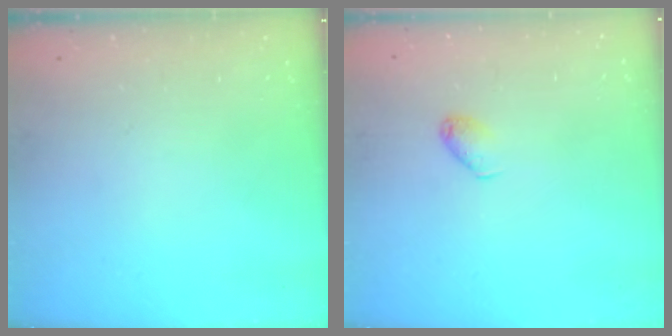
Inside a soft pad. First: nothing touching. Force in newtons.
{"total": 5.0, "press": 4.9, "slide": 0.9}